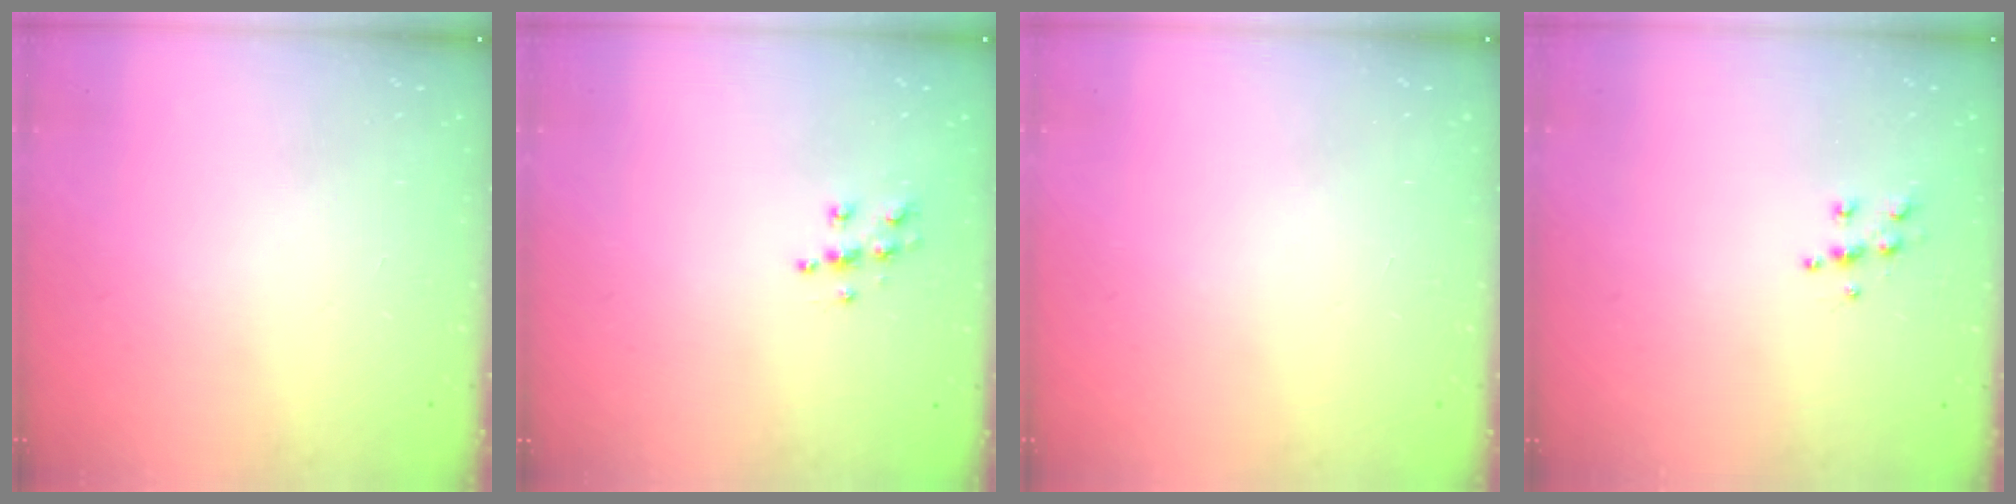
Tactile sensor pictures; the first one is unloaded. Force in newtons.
{"total": 6.4, "press": 6.4, "slide": 0.3}
{"total": 0.0}
{"total": 5.7, "press": 5.7, "slide": 0.6}